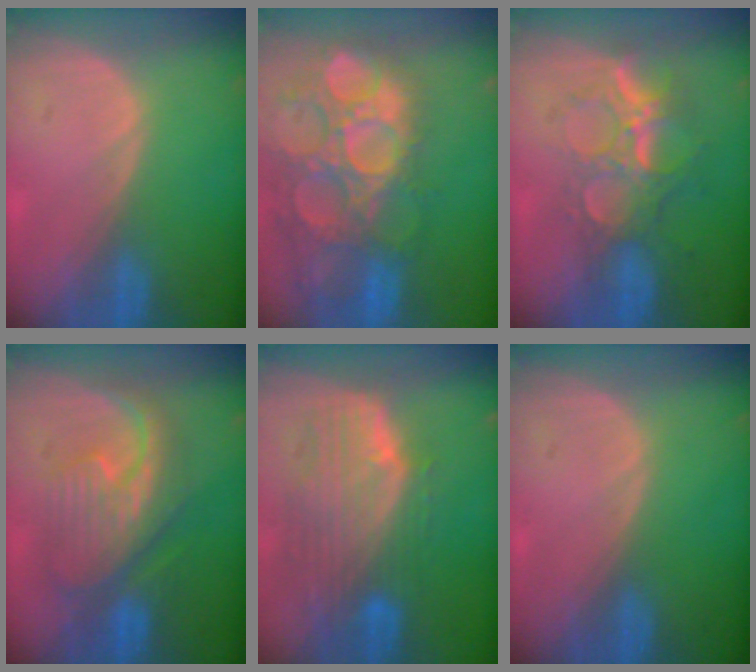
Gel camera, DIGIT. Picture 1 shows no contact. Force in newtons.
{"total": 15.4, "press": 12.6, "slide": 8.7}
{"total": 8.9, "press": 7.8, "slide": 4.3}
{"total": 9.2, "press": 9.2, "slide": 0.4}
{"total": 10.2, "press": 8.9, "slide": 5.0}
{"total": 0.0}